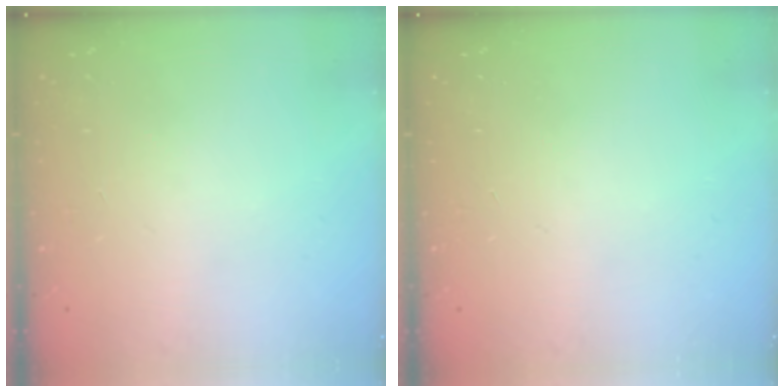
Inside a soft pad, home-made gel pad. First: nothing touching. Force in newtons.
{"total": 0.0}